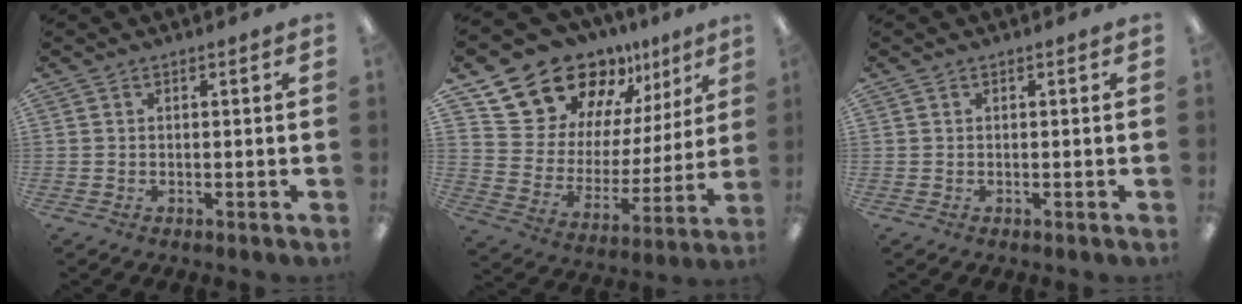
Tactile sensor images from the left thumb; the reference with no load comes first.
{"total": 18.5, "force": [15.2, 9.9, 3.6], "torque": [-0.079, -0.126, 0.287]}
{"total": 0.0}